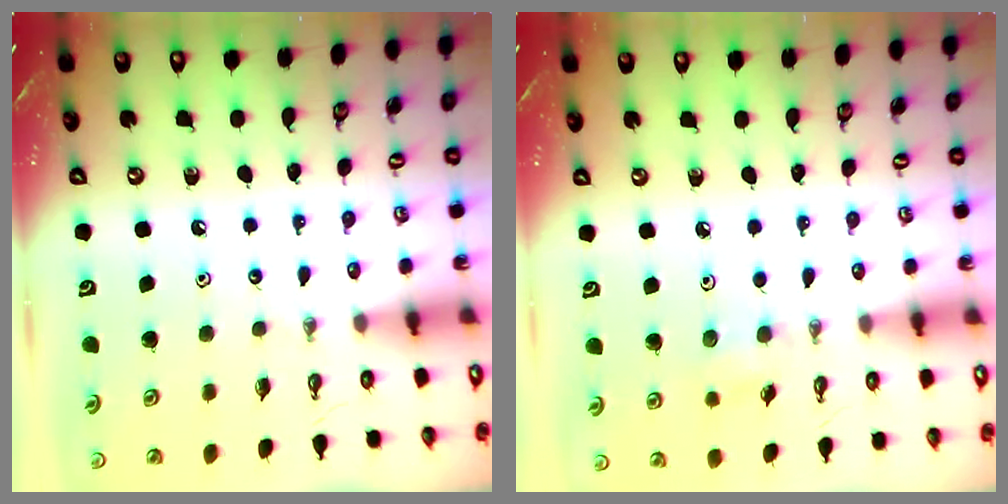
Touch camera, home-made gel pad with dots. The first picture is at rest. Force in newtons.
{"total": 6.3, "press": 6.2, "slide": 1.3}